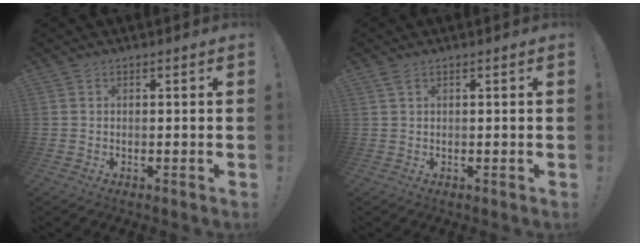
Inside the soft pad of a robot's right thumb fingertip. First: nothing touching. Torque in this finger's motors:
{"motor_torque": [-0.06, 0.32, 0.43, -0.03, -0.04]}